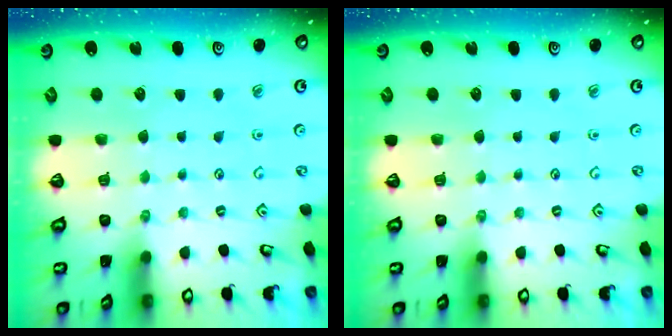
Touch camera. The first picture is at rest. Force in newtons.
{"total": 0.0}